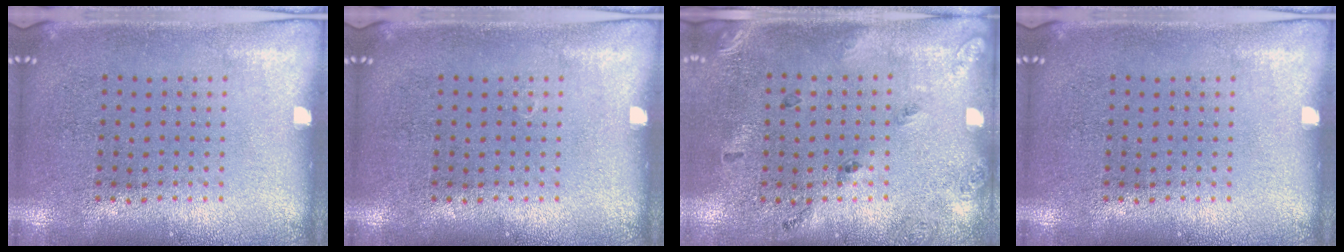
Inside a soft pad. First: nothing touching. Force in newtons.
{"total": 0.0}
{"total": 1.8, "press": 1.1, "slide": 1.5}
{"total": 0.0}